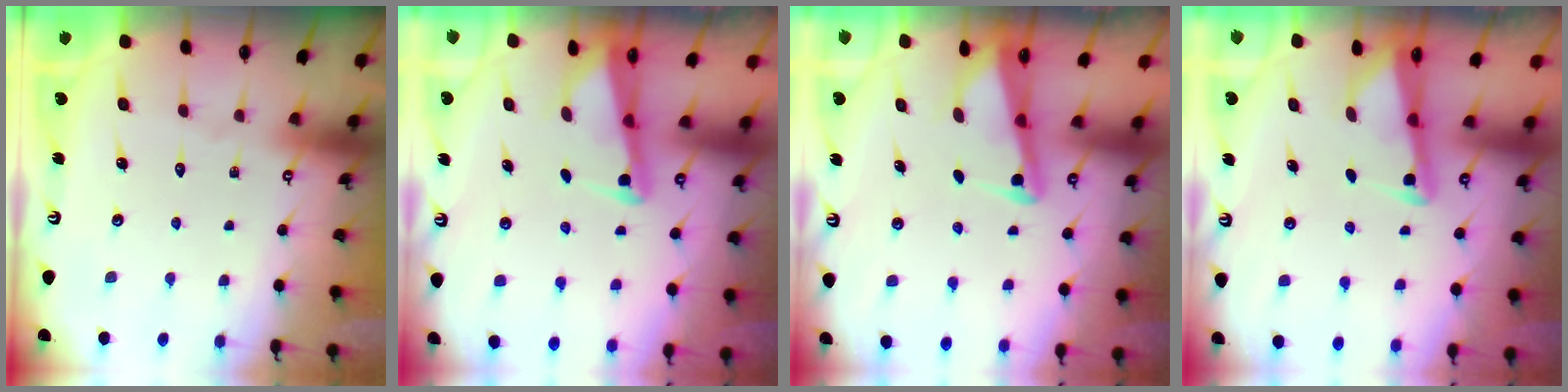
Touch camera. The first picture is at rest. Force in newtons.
{"total": 2.3, "press": 2.3, "slide": 0.2}
{"total": 2.5, "press": 2.5, "slide": 0.2}
{"total": 2.8, "press": 2.8, "slide": 0.2}